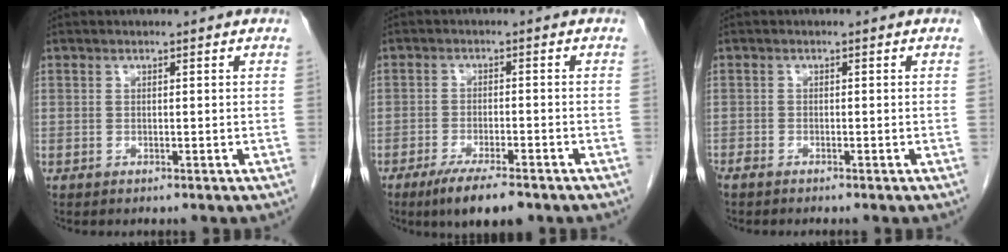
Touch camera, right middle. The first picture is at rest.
{"total": 7.4, "force": [-5.3, 1.2, 5.1], "torque": [-0.085, -0.015, -0.082]}
{"total": 1.8, "force": [-1.6, 0.3, 0.7], "torque": [-0.018, -0.004, -0.026]}